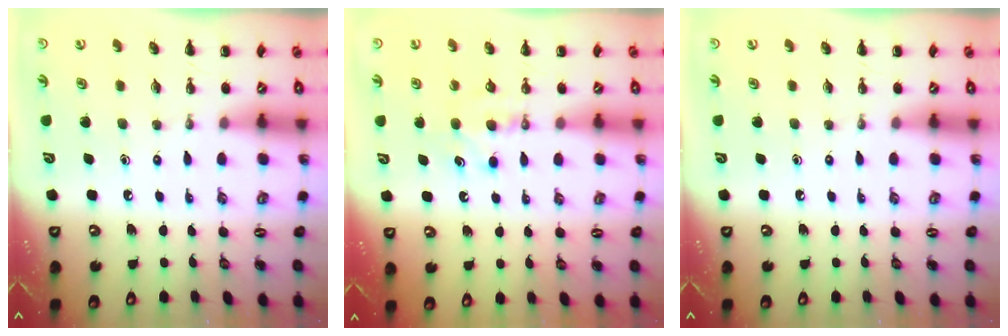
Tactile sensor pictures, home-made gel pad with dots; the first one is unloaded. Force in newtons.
{"total": 5.9, "press": 5.7, "slide": 1.5}
{"total": 0.0}